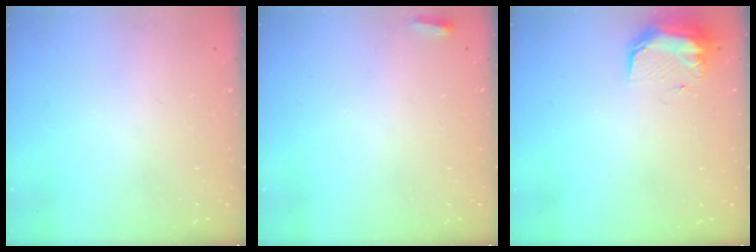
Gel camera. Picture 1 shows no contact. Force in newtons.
{"total": 2.7, "press": 2.6, "slide": 0.9}
{"total": 9.3, "press": 9.3, "slide": 0.7}